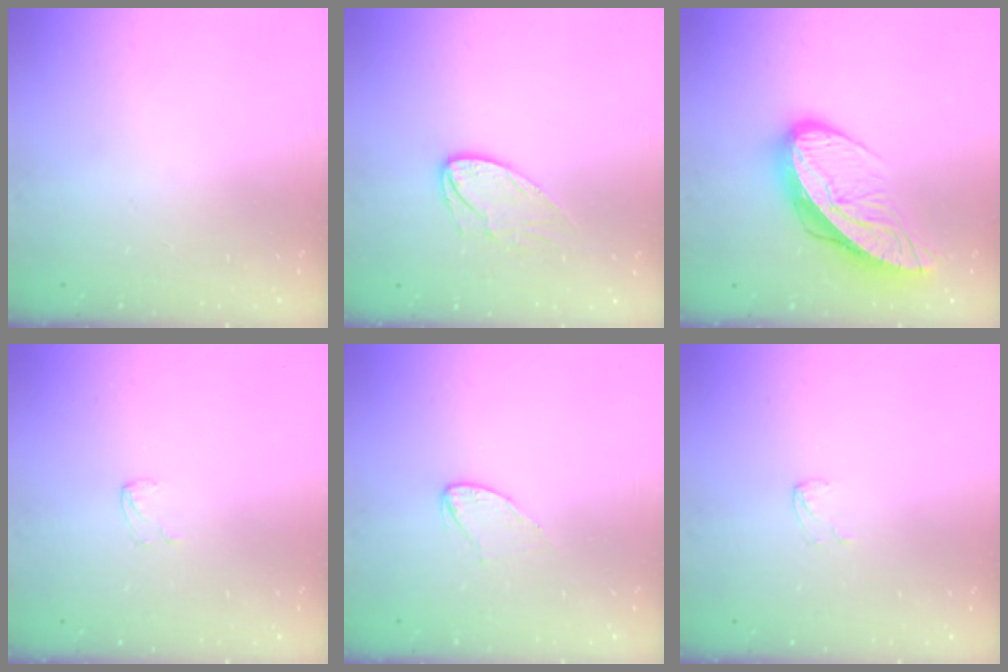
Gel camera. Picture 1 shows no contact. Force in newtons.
{"total": 7.9, "press": 7.9, "slide": 0.3}
{"total": 12.5, "press": 12.5, "slide": 1.3}
{"total": 2.9, "press": 2.9, "slide": 0.2}
{"total": 3.8, "press": 3.7, "slide": 0.4}
{"total": 2.9, "press": 2.9, "slide": 0.2}